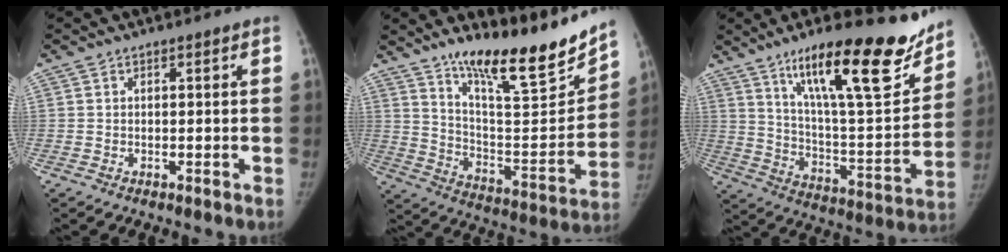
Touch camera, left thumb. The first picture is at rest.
{"total": 21.3, "force": [16.7, 3.8, 12.7], "torque": [-0.161, -0.112, 0.274]}
{"total": 26.0, "force": [17.5, 5.9, 18.4], "torque": [-0.245, -0.079, 0.281]}